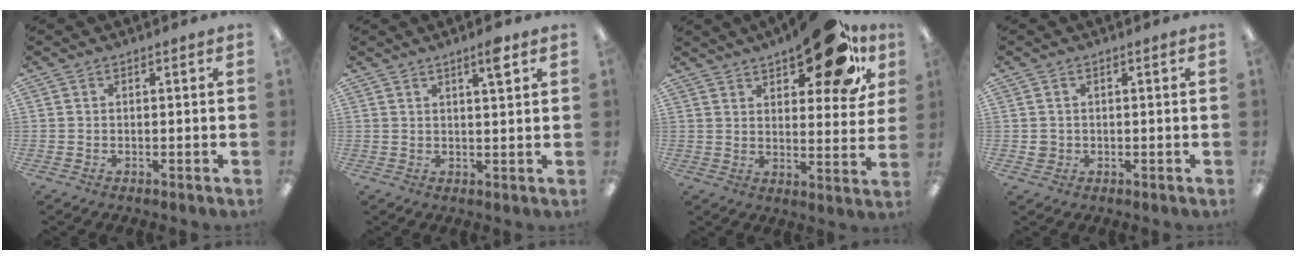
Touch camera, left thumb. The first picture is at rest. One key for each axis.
{"total": 4.3, "fx": 2.7, "fy": 0.6, "fz": 3.3, "tx": -0.049, "ty": -0.009, "tz": 0.040}
{"total": 17.8, "fx": 11.2, "fy": 7.4, "fz": 11.8, "tx": -0.146, "ty": -0.061, "tz": 0.178}
{"total": 1.8, "fx": 0.1, "fy": 1.8, "fz": 0.5, "tx": -0.011, "ty": 0.004, "tz": 0.000}